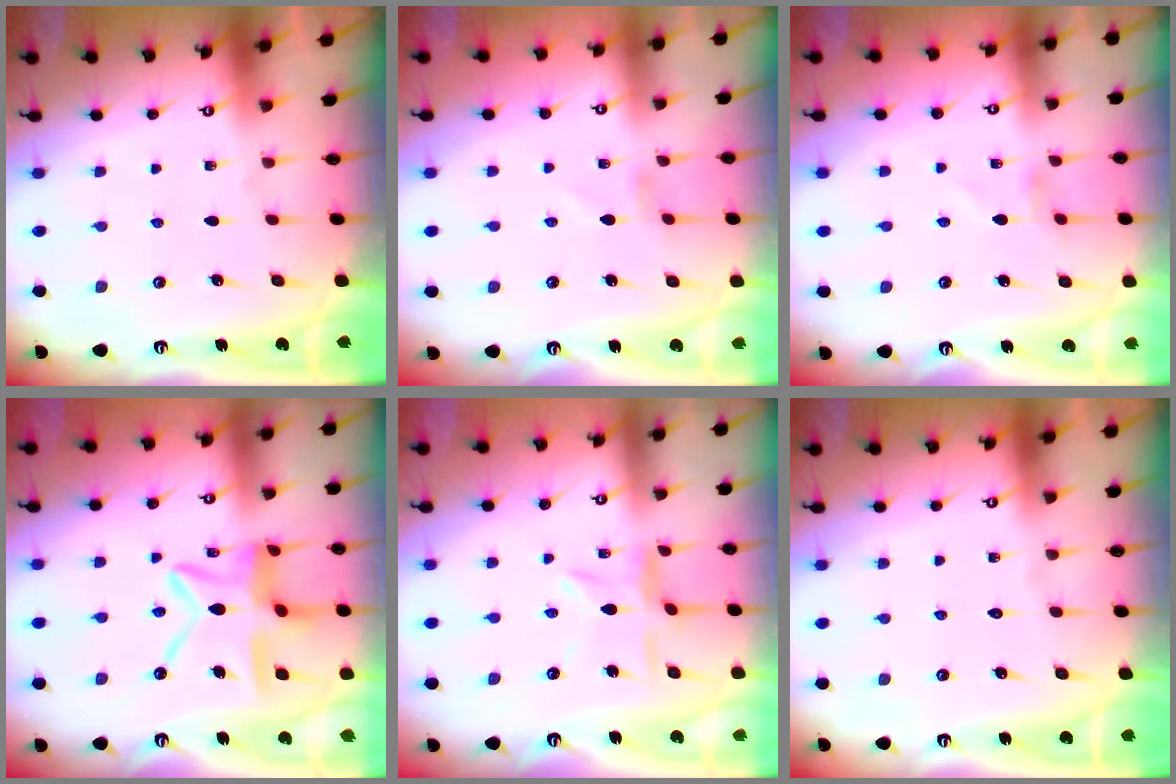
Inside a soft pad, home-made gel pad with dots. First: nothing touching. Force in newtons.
{"total": 0.6, "press": 0.6, "slide": 0.3}
{"total": 0.8, "press": 0.8, "slide": 0.3}
{"total": 15.1, "press": 15.0, "slide": 1.4}
{"total": 5.8, "press": 5.8, "slide": 0.6}
{"total": 1.7, "press": 1.7, "slide": 0.2}